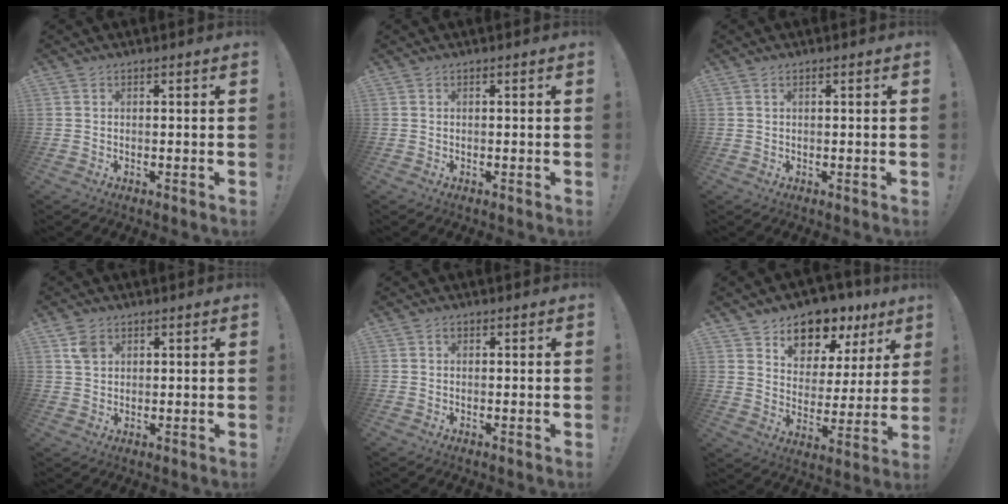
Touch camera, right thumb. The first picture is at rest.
{"total": 0.0}
{"total": 0.6, "force": [0.2, 0.1, 0.6], "torque": [-0.012, 0.001, 0.003]}
{"total": 4.2, "force": [2.3, 2.8, 2.2], "torque": [-0.036, -0.003, 0.045]}
{"total": 0.5, "force": [0.1, 0.5, 0.1], "torque": [0.001, 0.001, 0.001]}
{"total": 12.2, "force": [9.4, 6.7, 4.0], "torque": [-0.052, -0.076, 0.167]}